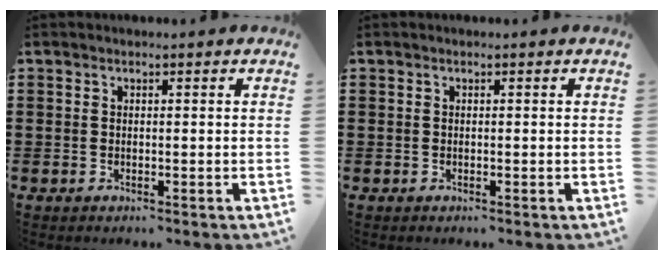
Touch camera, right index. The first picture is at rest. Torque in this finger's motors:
{"motor_torque": [0.12, 0.01, 0.00, 0.00]}